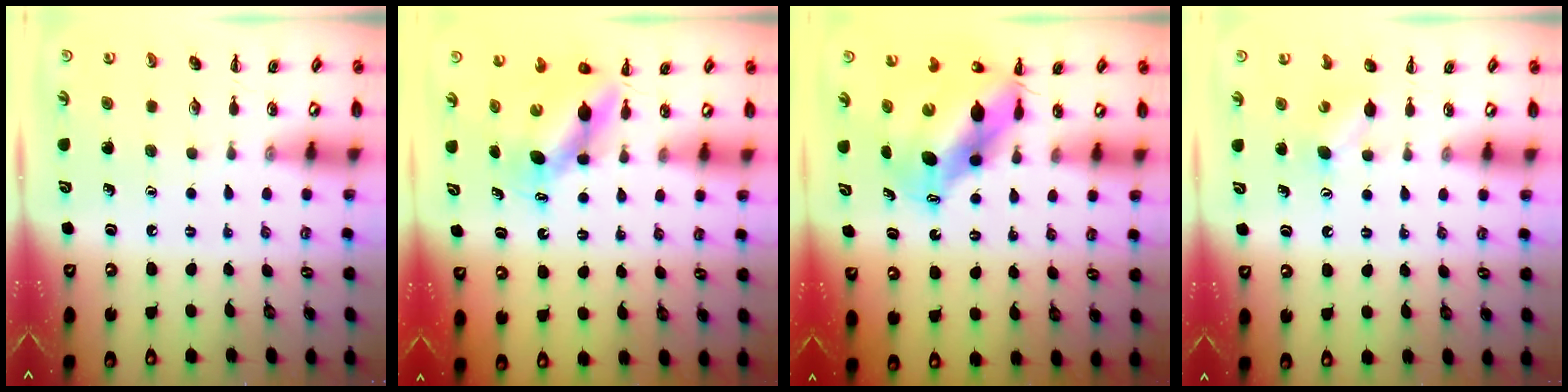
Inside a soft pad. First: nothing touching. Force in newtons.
{"total": 6.9, "press": 6.9, "slide": 0.4}
{"total": 9.8, "press": 9.5, "slide": 2.5}
{"total": 4.2, "press": 4.1, "slide": 1.1}